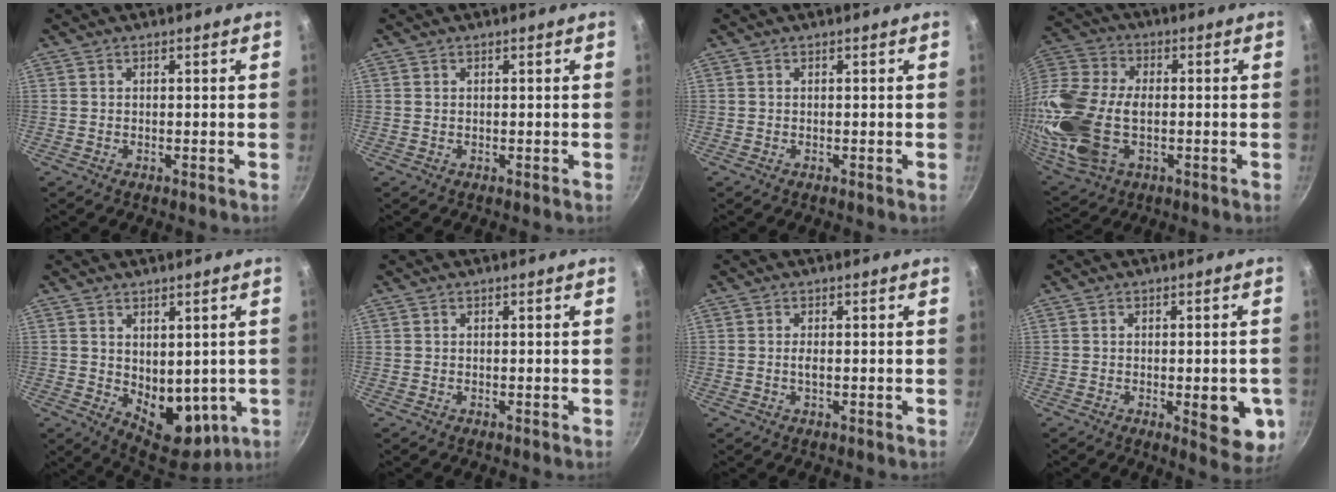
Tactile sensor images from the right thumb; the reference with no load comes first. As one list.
[{"total": 0.0}, {"total": 0.0}, {"total": 21.8, "force": [-2.4, 13.8, 16.7], "torque": [-0.371, 0.018, -0.042]}, {"total": 10.9, "force": [0.4, 7.4, 8.0], "torque": [-0.083, -0.032, 0.030]}, {"total": 0.0}, {"total": 1.2, "force": [-0.1, 0.4, 1.1], "torque": [-0.024, 0.000, -0.003]}, {"total": 9.2, "force": [-2.2, 3.5, 8.2], "torque": [-0.078, 0.000, -0.023]}]